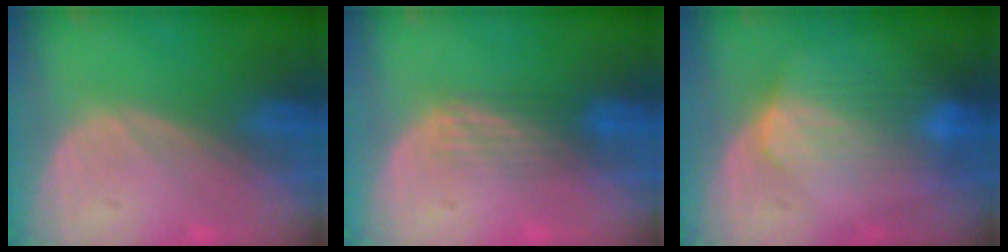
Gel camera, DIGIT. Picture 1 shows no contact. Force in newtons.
{"total": 2.7, "press": 2.6, "slide": 0.8}
{"total": 7.2, "press": 6.4, "slide": 3.1}